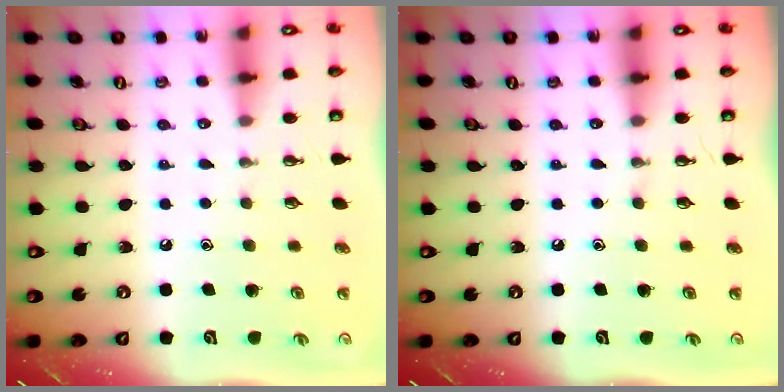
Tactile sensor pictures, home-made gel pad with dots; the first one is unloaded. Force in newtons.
{"total": 0.0}